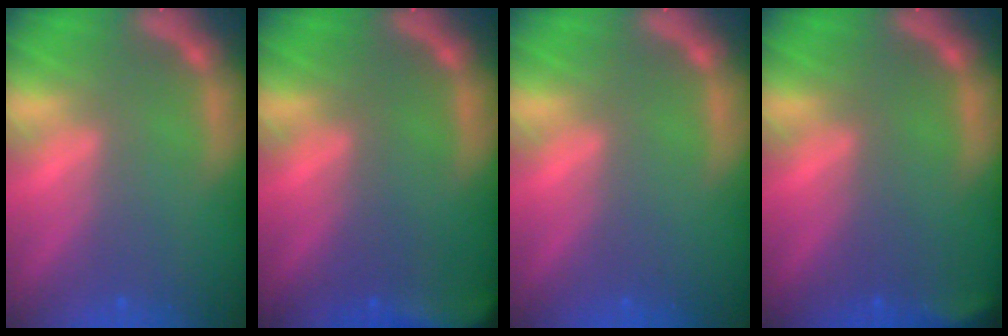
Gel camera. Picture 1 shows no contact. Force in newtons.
{"total": 7.0}
{"total": 0.0}
{"total": 2.4}